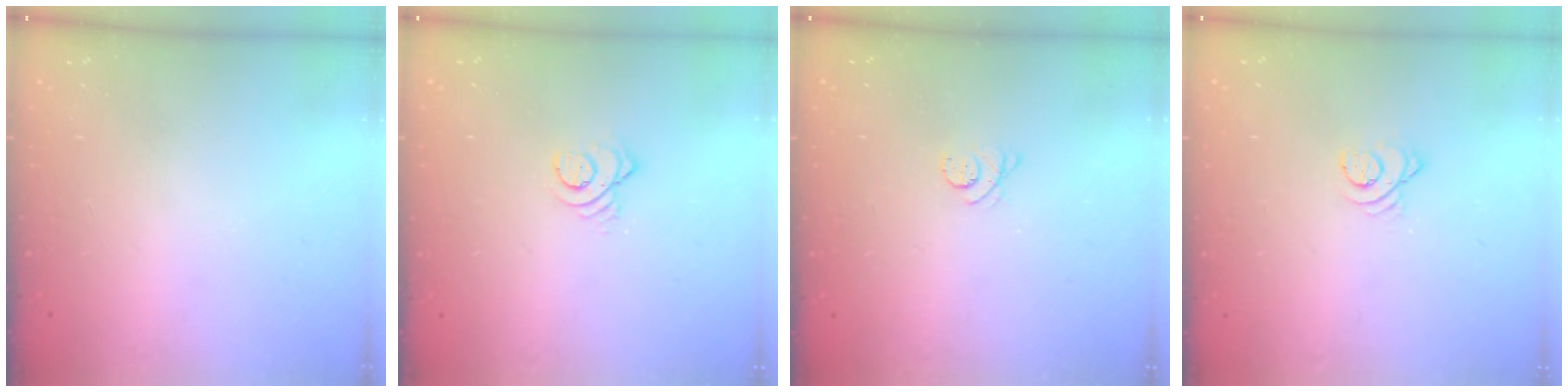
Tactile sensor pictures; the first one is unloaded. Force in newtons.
{"total": 3.2, "press": 3.2, "slide": 0.3}
{"total": 2.6, "press": 2.6, "slide": 0.3}
{"total": 2.8, "press": 2.8, "slide": 0.3}